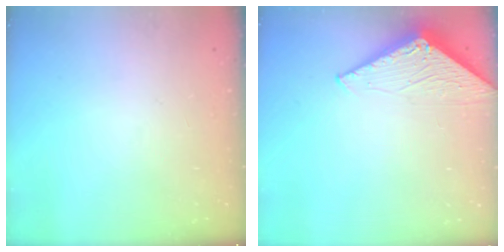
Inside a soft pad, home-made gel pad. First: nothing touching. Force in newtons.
{"total": 3.0, "press": 3.0, "slide": 0.2}